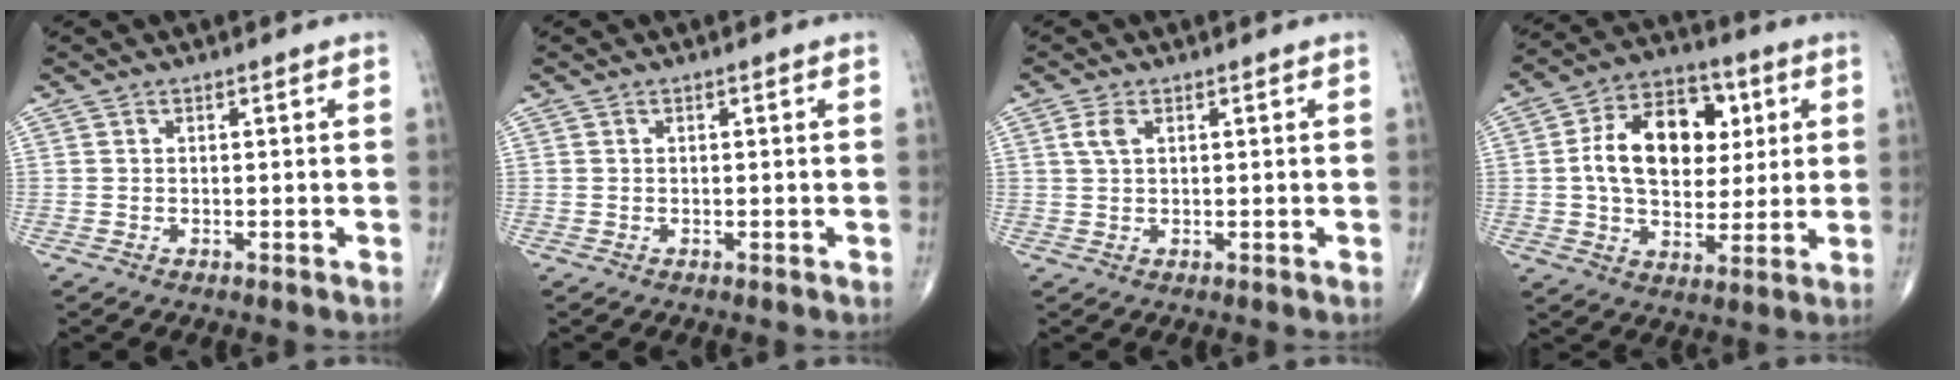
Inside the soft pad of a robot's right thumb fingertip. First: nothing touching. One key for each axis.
{"total": 0.0}
{"total": 2.4, "fx": 0.9, "fy": 1.2, "fz": 1.9, "tx": -0.044, "ty": 0.009, "tz": 0.021}
{"total": 16.9, "fx": 2.9, "fy": 11.4, "fz": 12.1, "tx": -0.162, "ty": 0.010, "tz": 0.044}